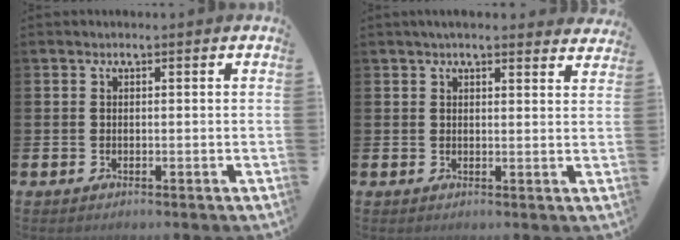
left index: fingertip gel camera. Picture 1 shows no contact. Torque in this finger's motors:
{"motor_torque": [1.02, -1.11, 0.55, 0.10]}